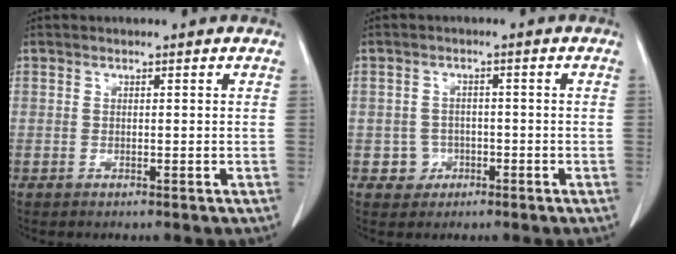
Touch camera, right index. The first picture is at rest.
{"total": 2.9, "force": [-1.0, 2.7, -0.1], "torque": [0.013, 0.012, -0.012]}